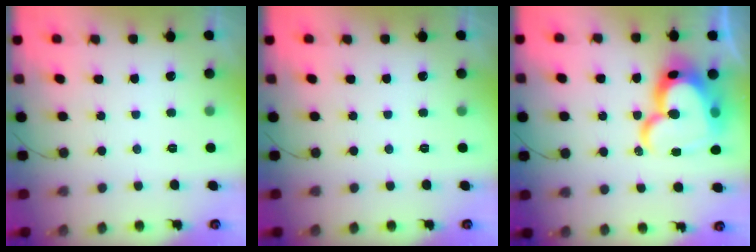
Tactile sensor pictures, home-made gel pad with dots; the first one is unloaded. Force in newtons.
{"total": 0.0}
{"total": 24.2, "press": 24.2, "slide": 1.6}